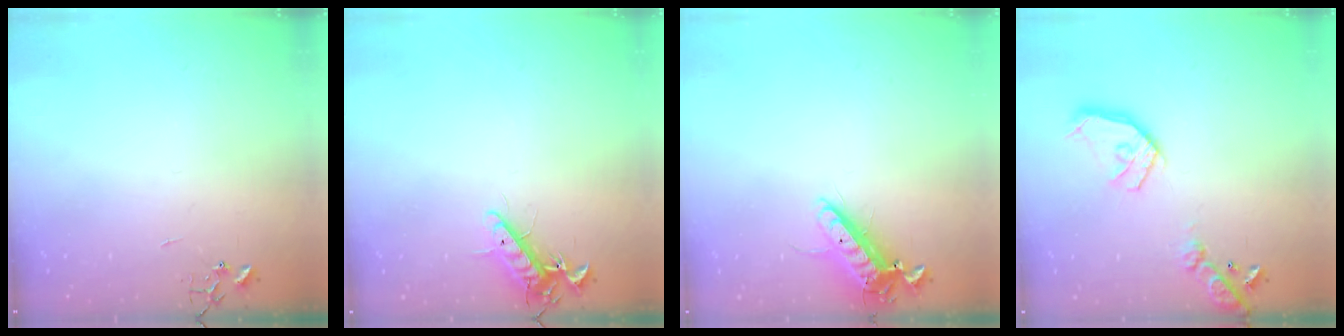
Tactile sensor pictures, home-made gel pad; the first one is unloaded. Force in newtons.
{"total": 11.3, "press": 11.2, "slide": 1.5}
{"total": 13.1, "press": 12.9, "slide": 2.5}
{"total": 16.6, "press": 16.4, "slide": 2.5}